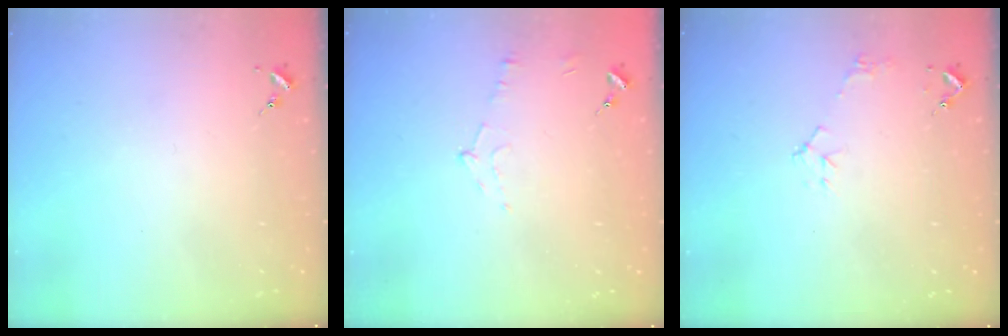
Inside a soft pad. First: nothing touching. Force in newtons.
{"total": 5.4, "press": 5.4, "slide": 0.7}
{"total": 5.3, "press": 5.3, "slide": 0.7}